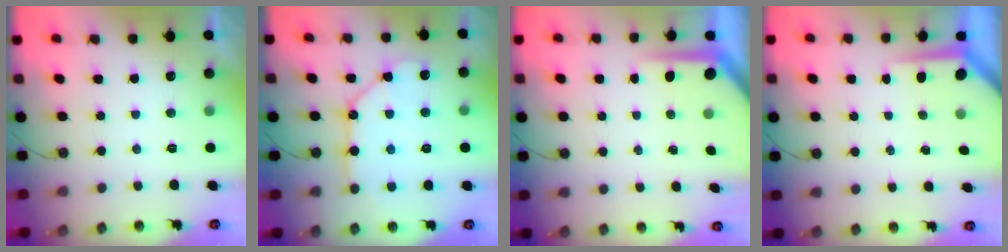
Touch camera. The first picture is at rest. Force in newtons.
{"total": 11.5, "press": 11.4, "slide": 1.0}
{"total": 5.2, "press": 5.2, "slide": 0.4}
{"total": 3.9, "press": 3.9, "slide": 0.3}